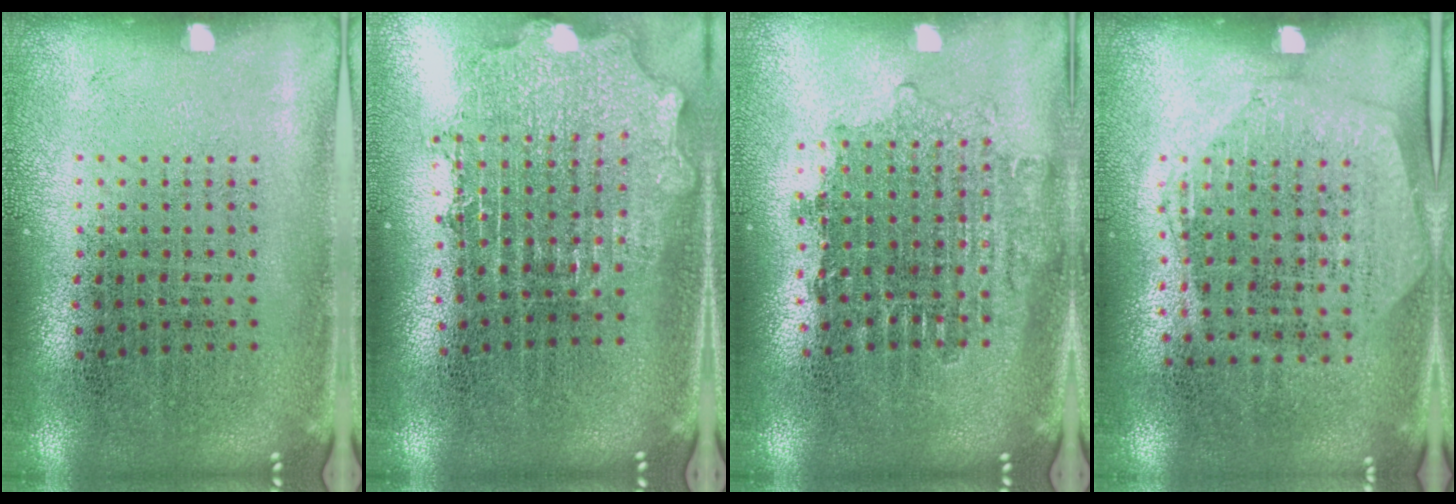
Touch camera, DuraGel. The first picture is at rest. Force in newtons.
{"total": 1.9, "press": 1.5, "slide": 1.1}
{"total": 1.6, "press": 1.3, "slide": 0.8}
{"total": 1.4, "press": 1.2, "slide": 0.8}